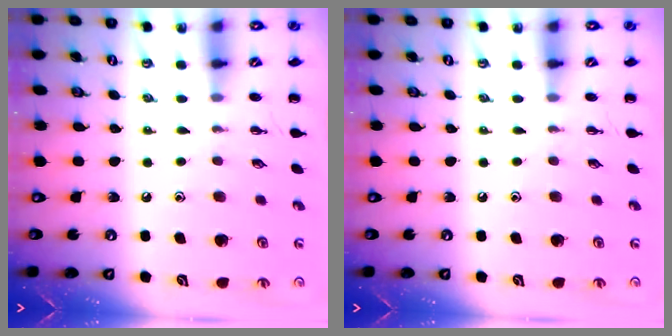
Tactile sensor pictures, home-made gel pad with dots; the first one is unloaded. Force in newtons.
{"total": 0.0}